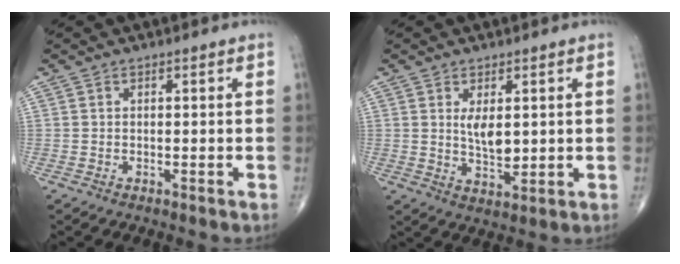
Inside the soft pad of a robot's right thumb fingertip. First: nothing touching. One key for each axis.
{"total": 5.2, "fx": 1.2, "fy": 2.4, "fz": 4.5, "tx": -0.070, "ty": -0.017, "tz": 0.028}